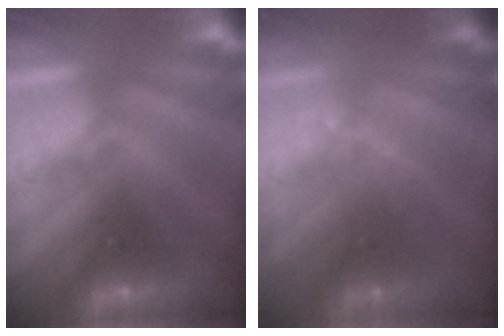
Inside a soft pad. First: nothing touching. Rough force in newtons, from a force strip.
{"total": 1.3}